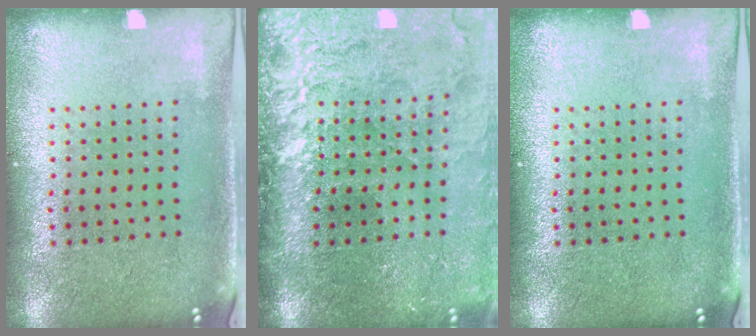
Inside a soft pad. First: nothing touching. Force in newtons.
{"total": 4.6, "press": 3.7, "slide": 2.7}
{"total": 0.0}